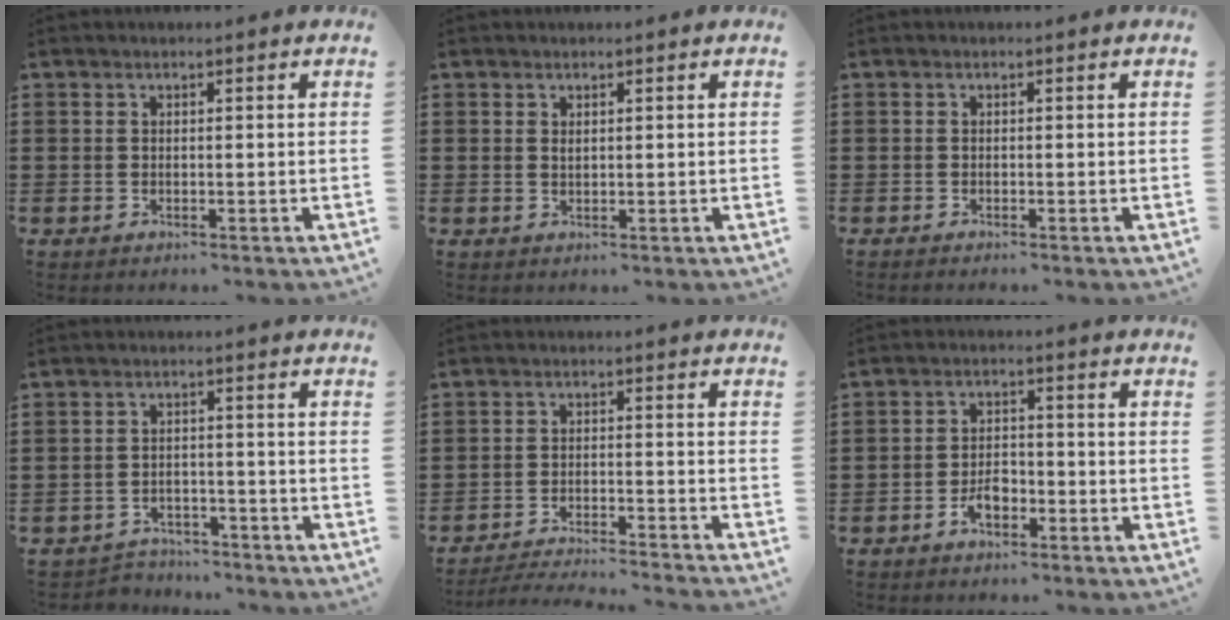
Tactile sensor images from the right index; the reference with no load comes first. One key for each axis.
{"total": 0.7, "fx": 0.3, "fy": 0.4, "fz": 0.5, "tx": -0.011, "ty": 0.002, "tz": 0.006}
{"total": 0.6, "fx": -0.6, "fy": -0.1, "fz": 0.1, "tx": -0.003, "ty": -0.004, "tz": -0.011}
{"total": 2.8, "fx": -2.8, "fy": 0.5, "fz": -0.2, "tx": -0.006, "ty": -0.002, "tz": -0.059}
{"total": 3.7, "fx": -3.7, "fy": -0.4, "fz": 0.7, "tx": -0.022, "ty": -0.009, "tz": -0.078}
{"total": 3.5, "fx": -2.0, "fy": 1.7, "fz": 2.3, "tx": -0.049, "ty": 0.001, "tz": -0.039}